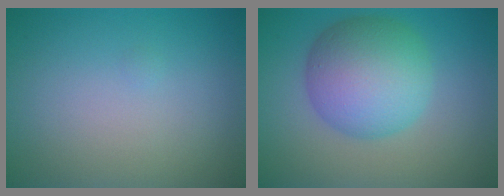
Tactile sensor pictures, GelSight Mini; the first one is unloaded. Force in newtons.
{"total": 7.9, "press": 7.9, "slide": 0.1}